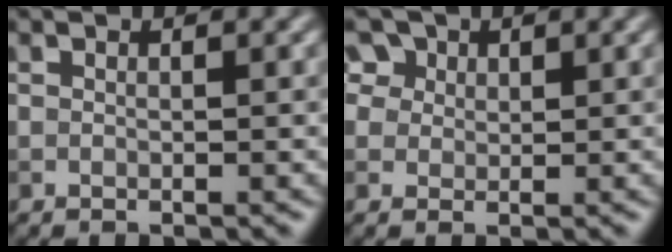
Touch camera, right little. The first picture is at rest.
{"total": 6.5, "force": [3.7, 4.6, 2.6], "torque": [-0.059, 0.010, 0.055]}